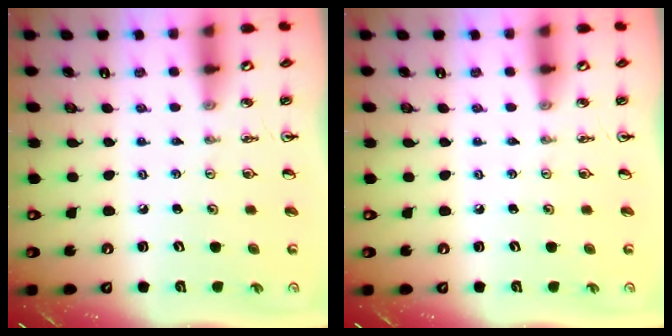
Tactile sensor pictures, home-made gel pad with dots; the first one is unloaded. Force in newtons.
{"total": 0.0}